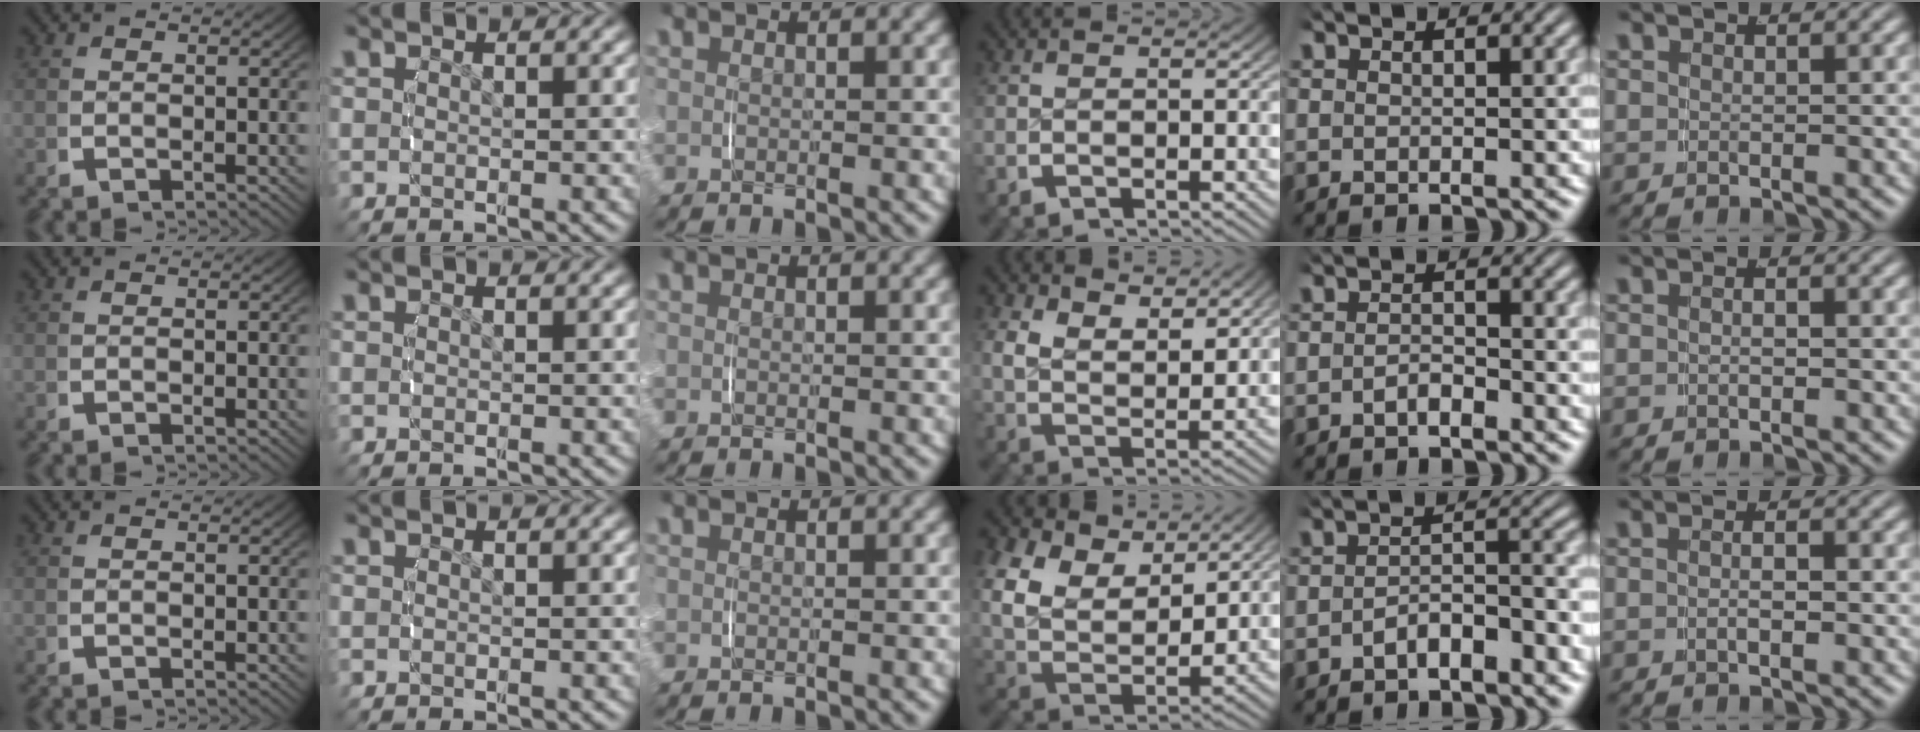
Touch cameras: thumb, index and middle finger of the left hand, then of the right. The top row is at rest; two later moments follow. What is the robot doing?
{"motion": "lift_and_place", "object": "pen bag"}